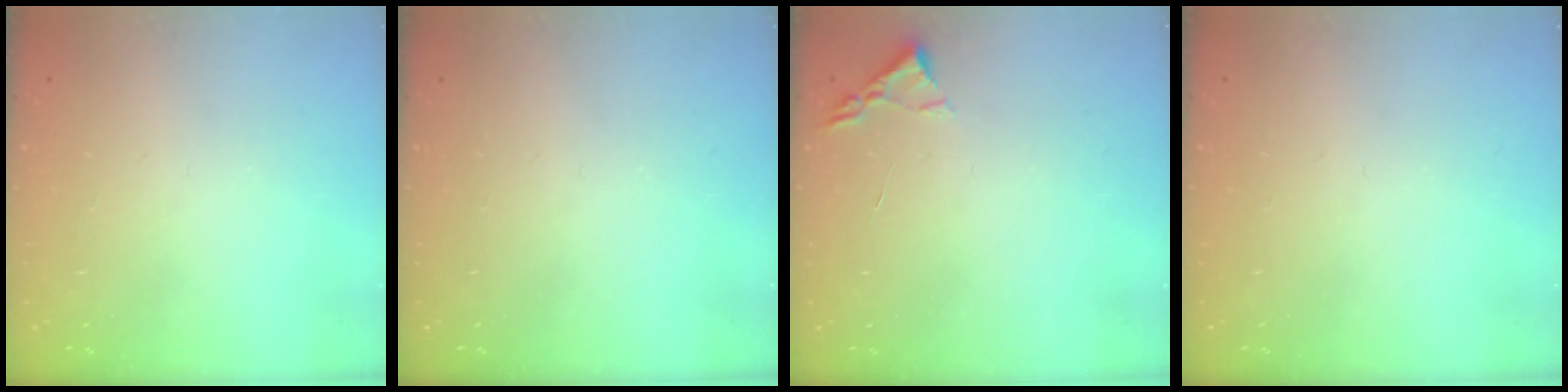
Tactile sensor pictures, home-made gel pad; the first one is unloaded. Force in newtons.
{"total": 0.0}
{"total": 2.4, "press": 2.3, "slide": 0.3}
{"total": 0.0}